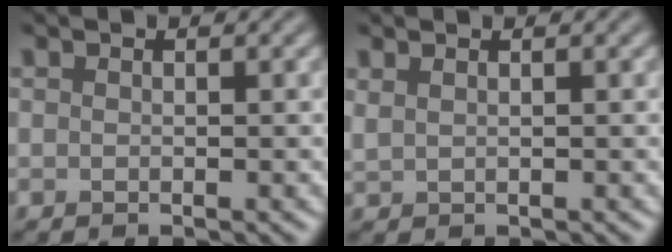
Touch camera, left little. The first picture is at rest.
{"total": 1.2, "force": [0.9, 0.5, 0.6], "torque": [-0.014, -0.001, 0.016]}